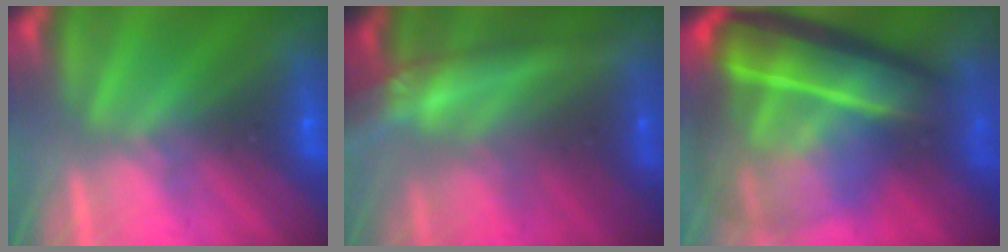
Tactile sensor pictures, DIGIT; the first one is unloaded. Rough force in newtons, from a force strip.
{"total": 8.1}
{"total": 9.0}